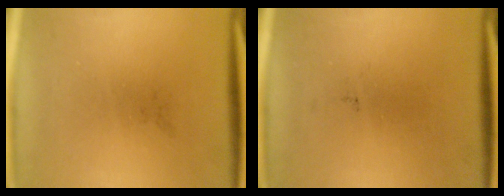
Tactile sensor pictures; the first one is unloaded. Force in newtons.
{"total": 0.0}